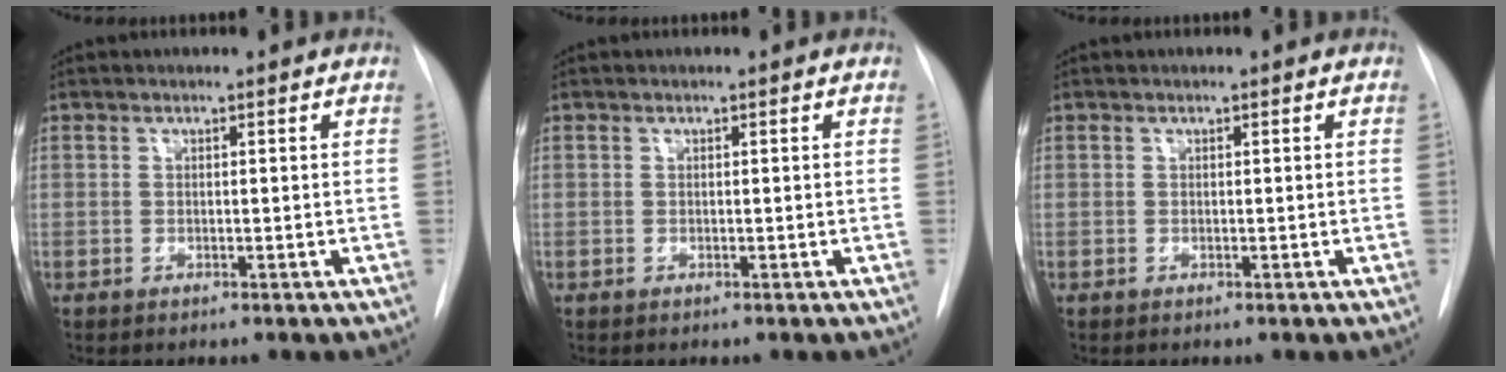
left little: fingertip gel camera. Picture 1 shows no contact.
{"total": 0.0}
{"total": 0.0}